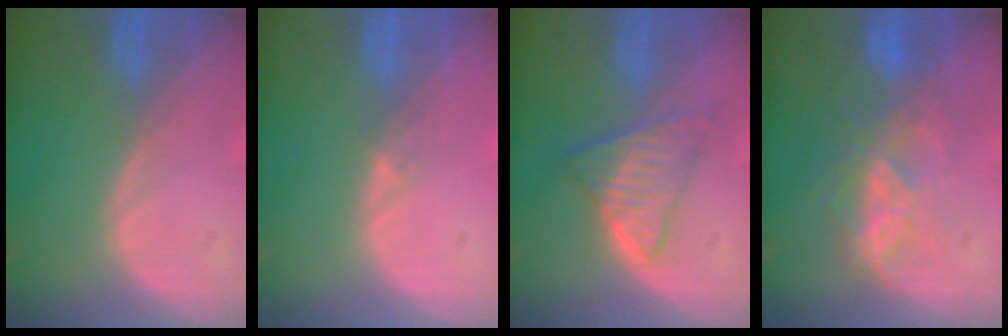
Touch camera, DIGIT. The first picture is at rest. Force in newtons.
{"total": 1.2, "press": 0.9, "slide": 0.9}
{"total": 6.1, "press": 5.7, "slide": 2.1}
{"total": 6.8, "press": 6.6, "slide": 1.5}